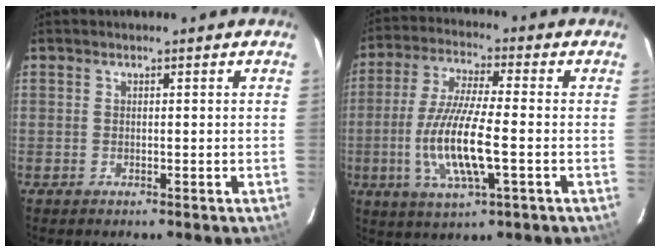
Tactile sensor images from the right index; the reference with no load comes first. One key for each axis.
{"total": 13.1, "fx": -3.0, "fy": 2.6, "fz": 12.5, "tx": -0.257, "ty": -0.012, "tz": -0.057}